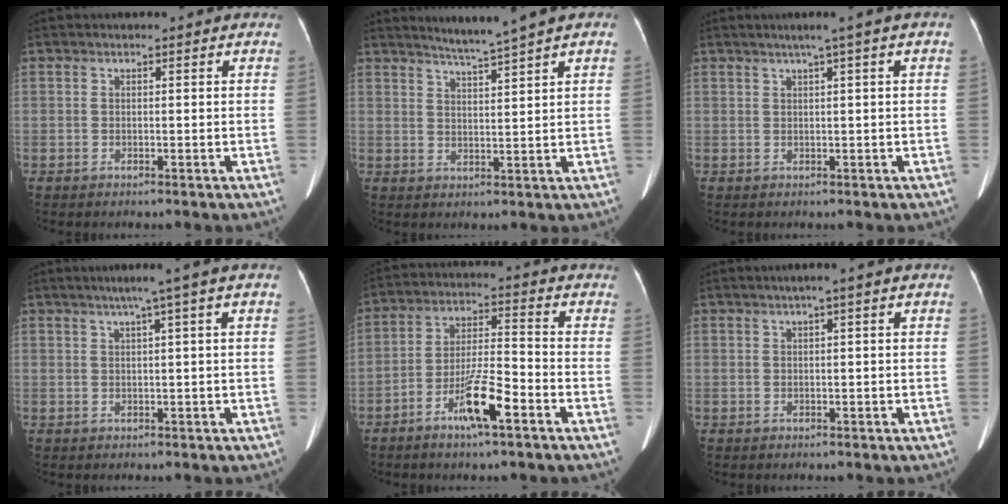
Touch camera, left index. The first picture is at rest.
{"total": 4.7, "force": [3.8, -1.4, 2.3], "torque": [-0.042, -0.005, 0.070]}
{"total": 2.9, "force": [1.3, -0.7, 2.5], "torque": [-0.044, 0.007, 0.024]}
{"total": 5.0, "force": [2.1, -0.6, 4.5], "torque": [-0.067, 0.022, 0.032]}
{"total": 9.0, "force": [-5.1, 1.2, 7.3], "torque": [-0.146, -0.005, -0.091]}
{"total": 2.0, "force": [0.4, 0.0, 1.9], "torque": [-0.028, 0.011, 0.006]}